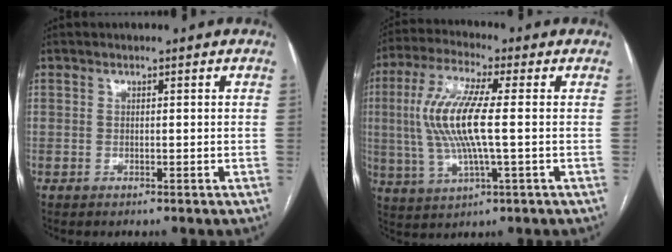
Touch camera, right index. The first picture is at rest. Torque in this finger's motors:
{"motor_torque": [0.53, -0.06, 1.06, 0.21]}